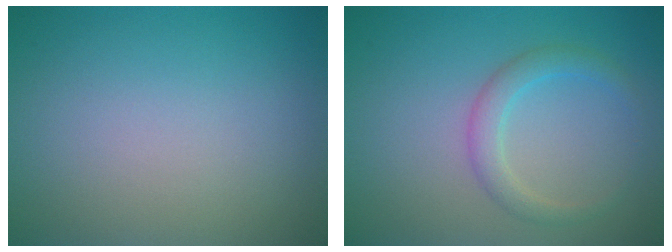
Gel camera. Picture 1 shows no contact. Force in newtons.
{"total": 2.3, "press": 2.2, "slide": 0.1}